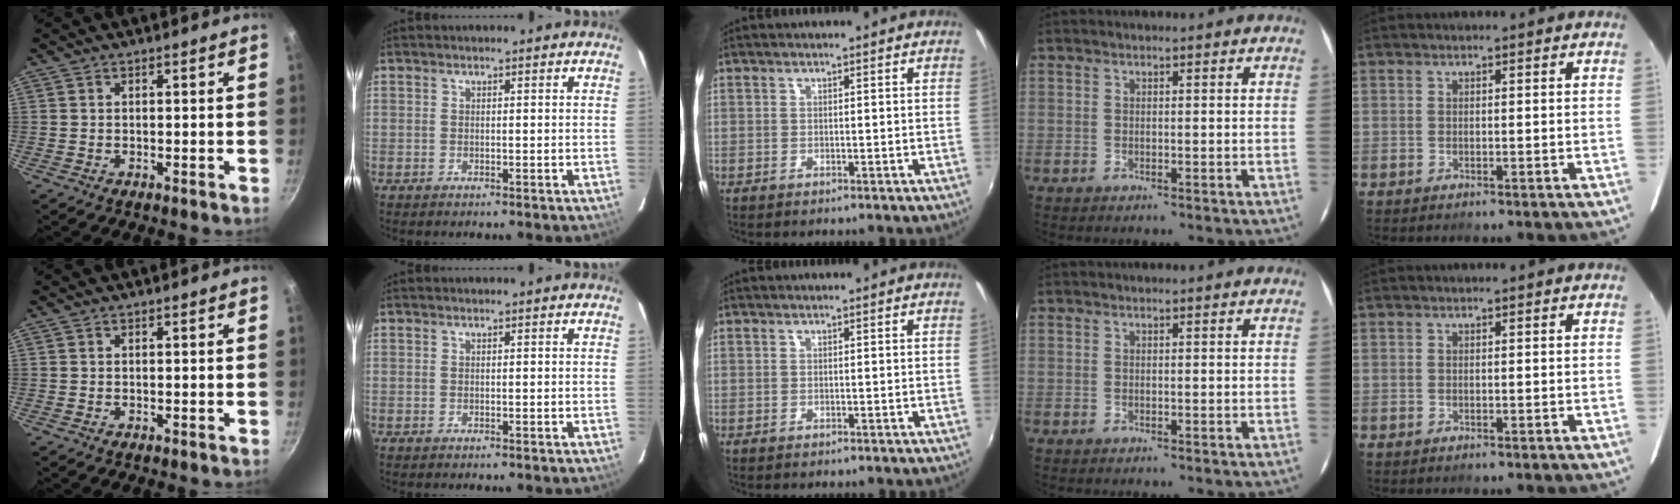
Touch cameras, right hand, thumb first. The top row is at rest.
{}